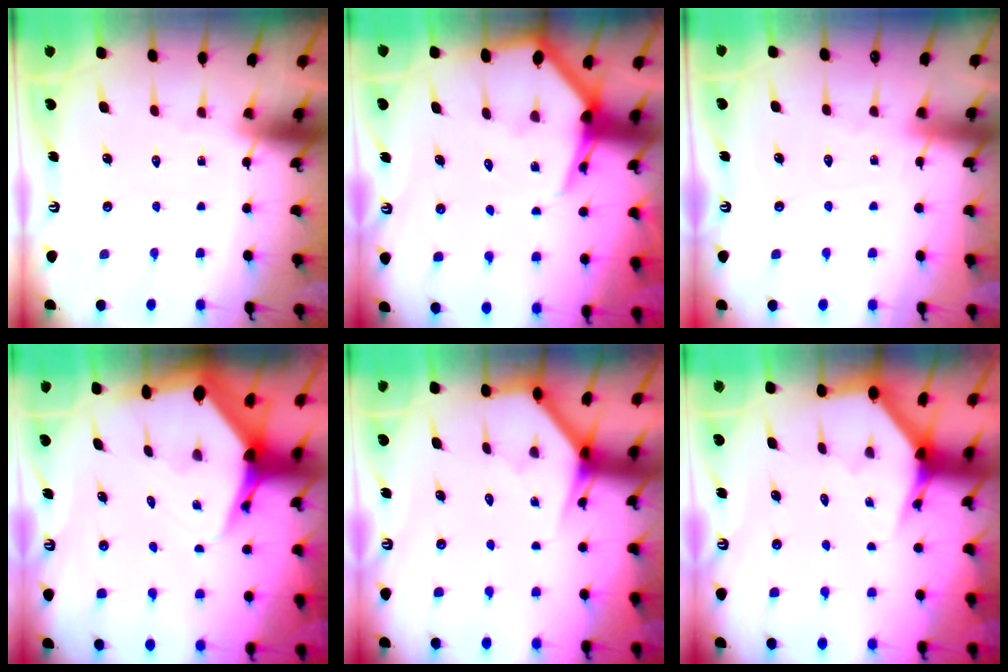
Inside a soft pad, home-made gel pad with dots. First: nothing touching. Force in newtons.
{"total": 5.7, "press": 5.7, "slide": 0.5}
{"total": 3.6, "press": 3.6, "slide": 0.4}
{"total": 7.0, "press": 7.0, "slide": 0.8}
{"total": 3.7, "press": 3.7, "slide": 0.4}
{"total": 3.9, "press": 3.9, "slide": 0.4}